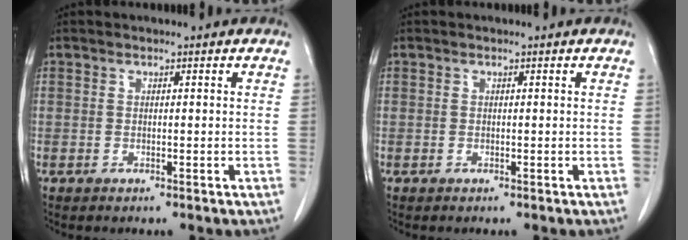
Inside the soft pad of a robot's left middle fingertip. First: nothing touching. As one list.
[{"total": 0.0}]